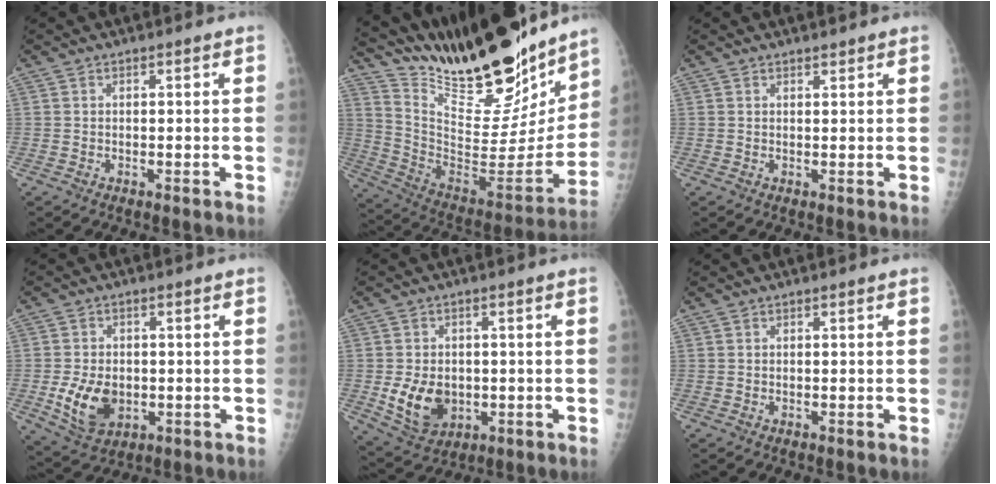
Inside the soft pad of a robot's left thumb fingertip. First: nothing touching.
{"total": 29.8, "force": [24.2, 7.7, 15.5], "torque": [-0.226, -0.110, 0.381]}
{"total": 0.9, "force": [0.8, 0.2, 0.2], "torque": [-0.003, -0.007, 0.013]}
{"total": 9.0, "force": [-1.6, 6.3, 6.2], "torque": [-0.097, -0.007, -0.015]}
{"total": 9.0, "force": [-1.2, 6.9, 5.7], "torque": [-0.080, -0.007, -0.004]}
{"total": 0.0}